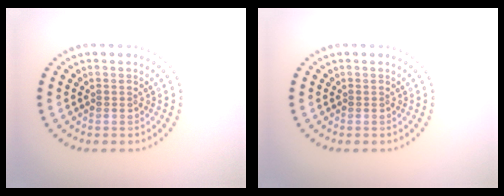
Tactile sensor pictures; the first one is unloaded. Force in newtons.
{"total": 0.0}